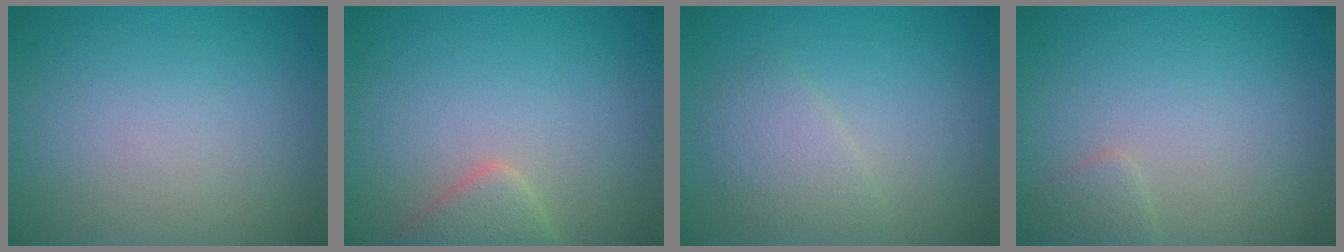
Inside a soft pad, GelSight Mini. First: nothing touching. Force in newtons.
{"total": 2.8, "press": 2.8, "slide": 0.2}
{"total": 2.4, "press": 2.4, "slide": 0.2}
{"total": 1.3, "press": 1.3, "slide": 0.0}